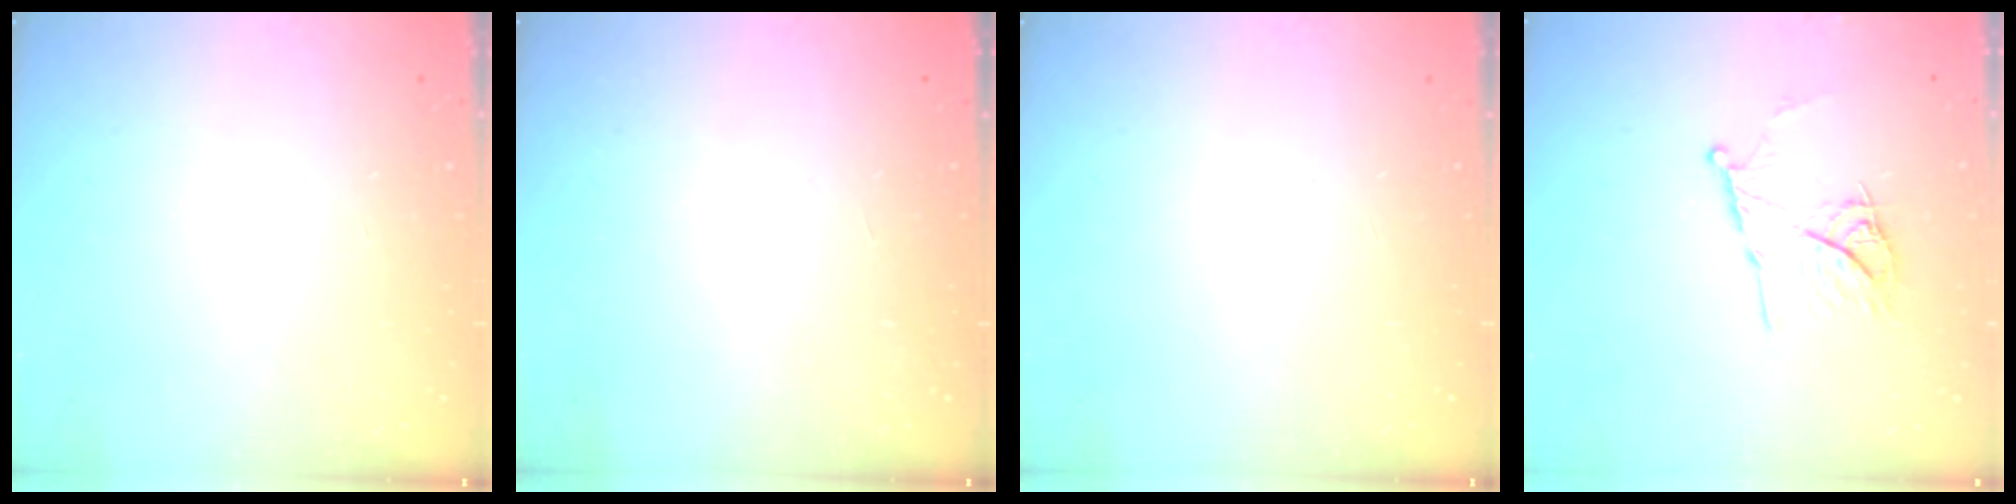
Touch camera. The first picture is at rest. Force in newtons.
{"total": 1.6, "press": 1.6, "slide": 0.1}
{"total": 0.0}
{"total": 11.8, "press": 11.8, "slide": 0.9}